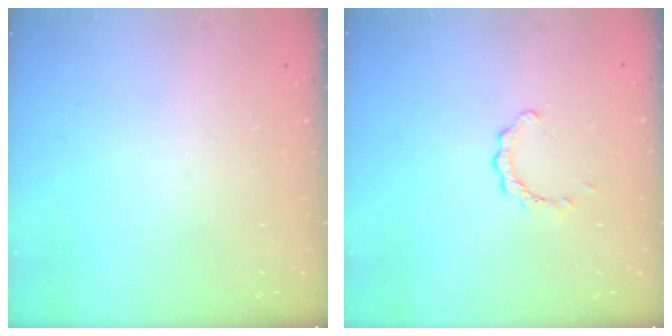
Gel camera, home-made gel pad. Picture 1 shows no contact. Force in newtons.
{"total": 2.2, "press": 2.2, "slide": 0.2}